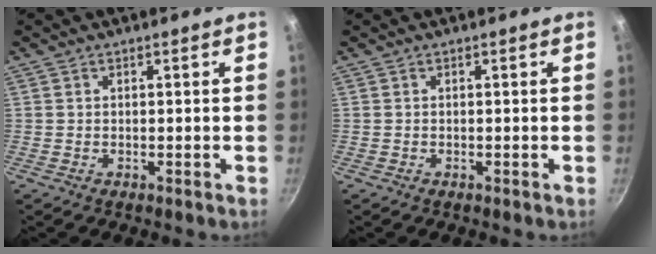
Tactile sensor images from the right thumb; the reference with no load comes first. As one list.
[{"total": 0.0}]